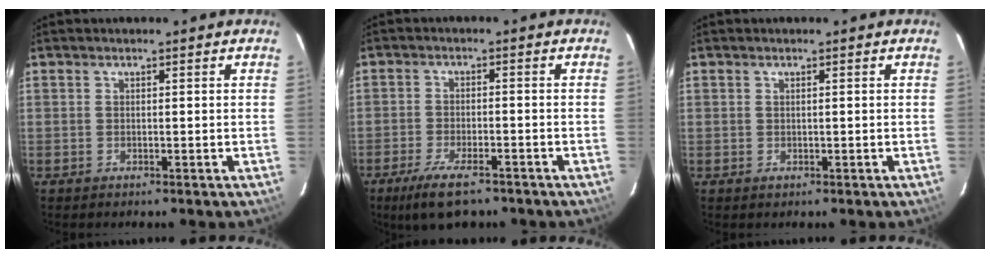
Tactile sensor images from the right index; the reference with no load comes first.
{"total": 8.6, "force": [-6.2, 2.7, 5.3], "torque": [-0.124, -0.017, -0.106]}
{"total": 0.6, "force": [0.1, 0.6, 0.0], "torque": [0.002, 0.002, 0.001]}